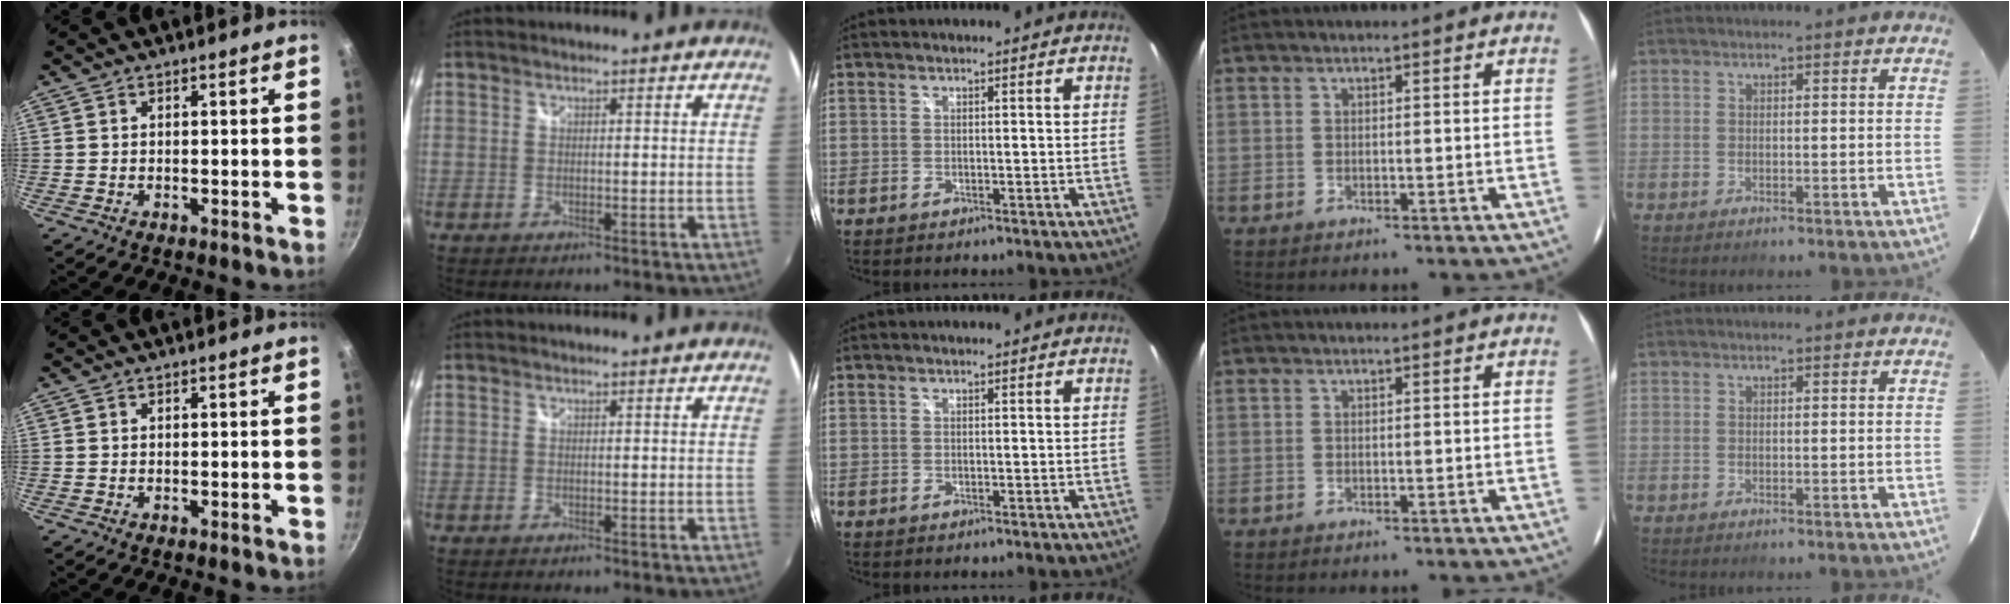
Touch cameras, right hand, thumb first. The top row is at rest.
{}